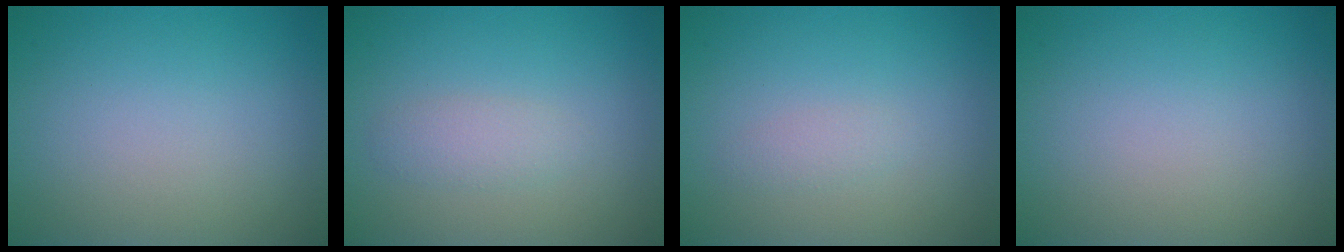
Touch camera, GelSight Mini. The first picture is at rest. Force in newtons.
{"total": 1.5, "press": 1.5, "slide": 0.1}
{"total": 0.9, "press": 0.9, "slide": 0.1}
{"total": 0.0}